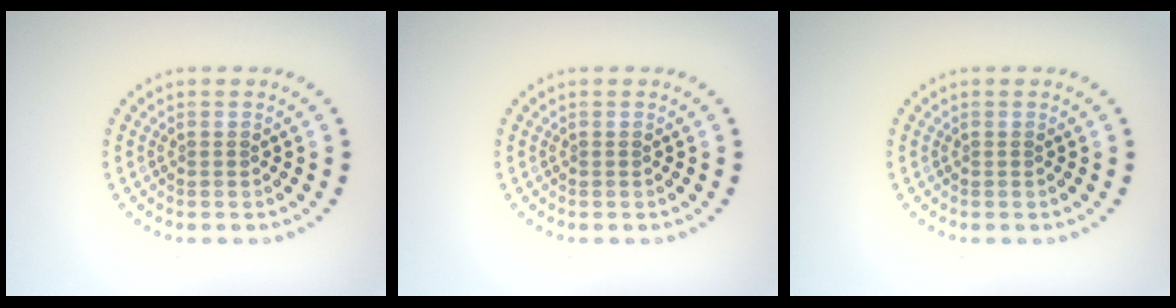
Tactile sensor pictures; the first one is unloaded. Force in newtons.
{"total": 0.0}
{"total": 0.0}